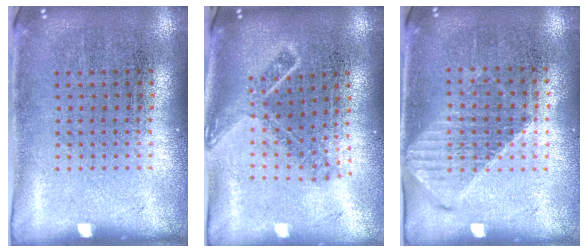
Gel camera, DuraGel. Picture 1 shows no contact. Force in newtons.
{"total": 1.7, "press": 1.3, "slide": 1.2}
{"total": 1.2, "press": 1.1, "slide": 0.5}